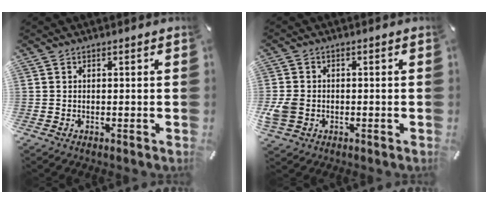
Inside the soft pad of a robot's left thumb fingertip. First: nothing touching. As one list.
[{"total": 4.9, "force": [-1.1, 4.0, 2.5], "torque": [-0.062, 0.003, -0.021]}]